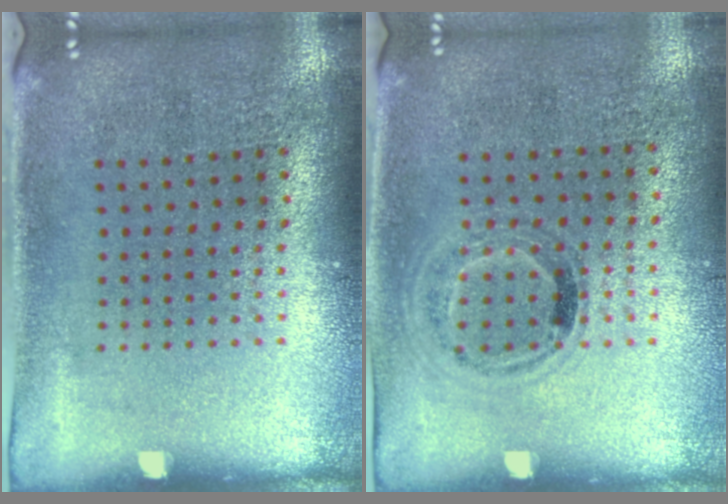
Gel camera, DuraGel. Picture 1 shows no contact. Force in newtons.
{"total": 1.1, "press": 0.9, "slide": 0.6}